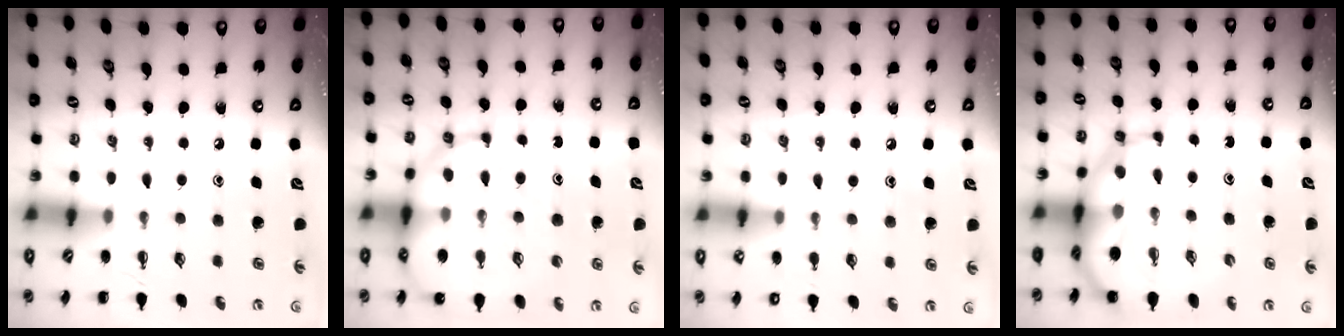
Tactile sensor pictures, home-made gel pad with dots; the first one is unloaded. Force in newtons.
{"total": 14.1, "press": 13.7, "slide": 3.4}
{"total": 7.0, "press": 6.8, "slide": 1.5}
{"total": 10.1, "press": 9.5, "slide": 3.2}